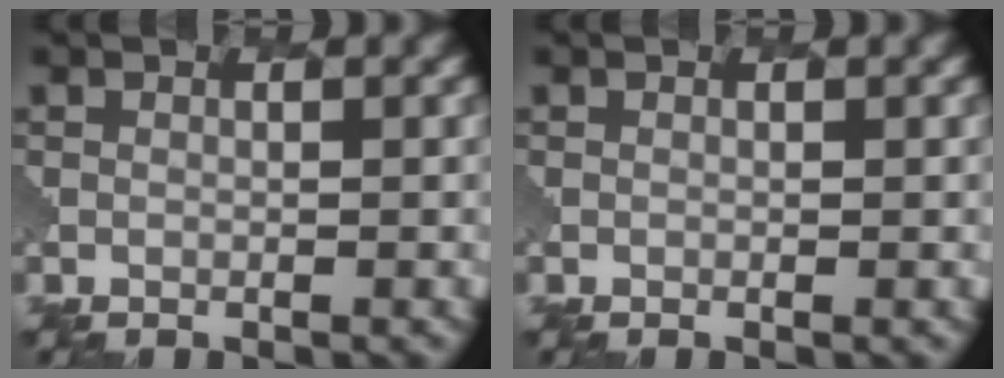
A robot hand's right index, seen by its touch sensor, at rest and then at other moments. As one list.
[{"total": 0.0}]